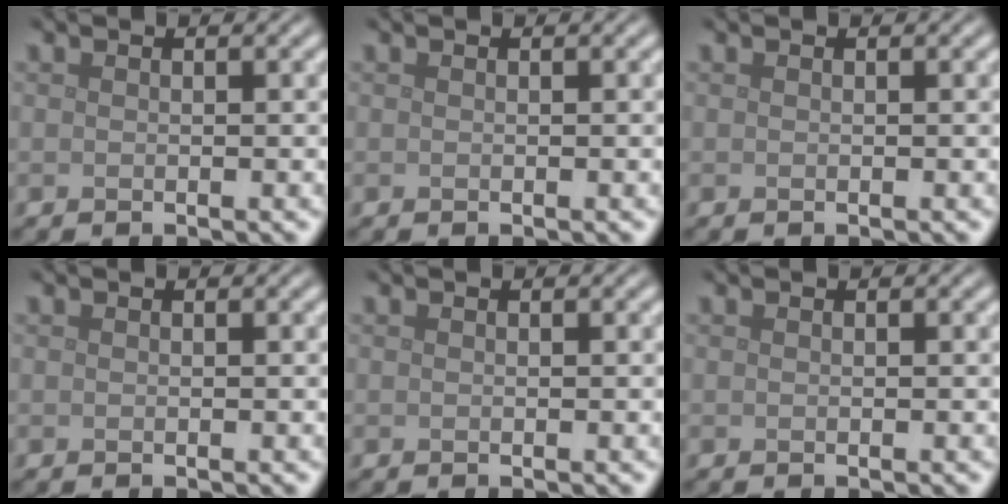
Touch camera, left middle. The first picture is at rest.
{"total": 0.0}
{"total": 0.0}
{"total": 0.0}
{"total": 0.0}
{"total": 0.0}